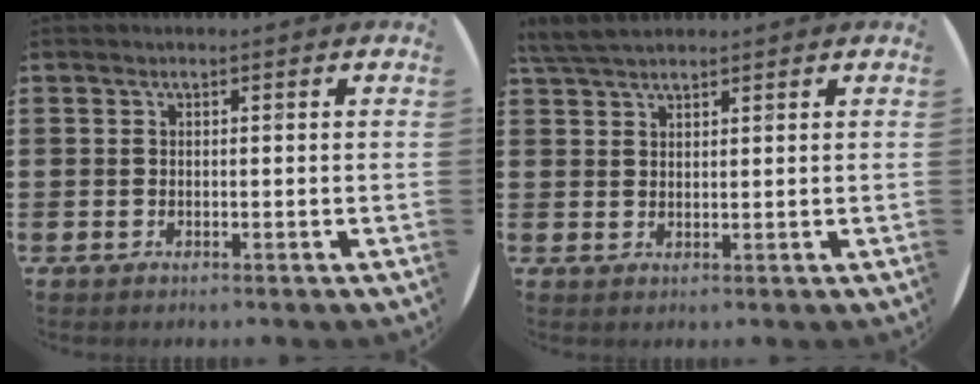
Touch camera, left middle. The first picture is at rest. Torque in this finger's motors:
{"motor_torque": [0.46, -0.41, 0.06, 0.04]}